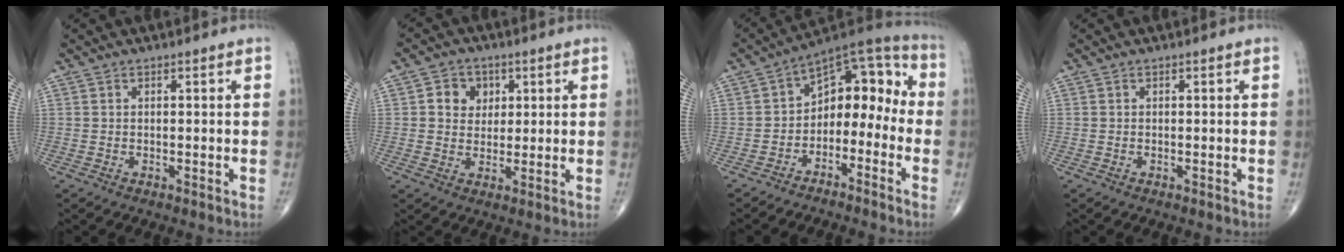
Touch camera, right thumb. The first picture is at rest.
{"total": 5.9, "force": [1.7, 5.1, 2.4], "torque": [-0.007, -0.001, 0.024]}
{"total": 12.7, "force": [-3.5, 8.5, 8.8], "torque": [-0.077, 0.083, -0.066]}
{"total": 0.0}